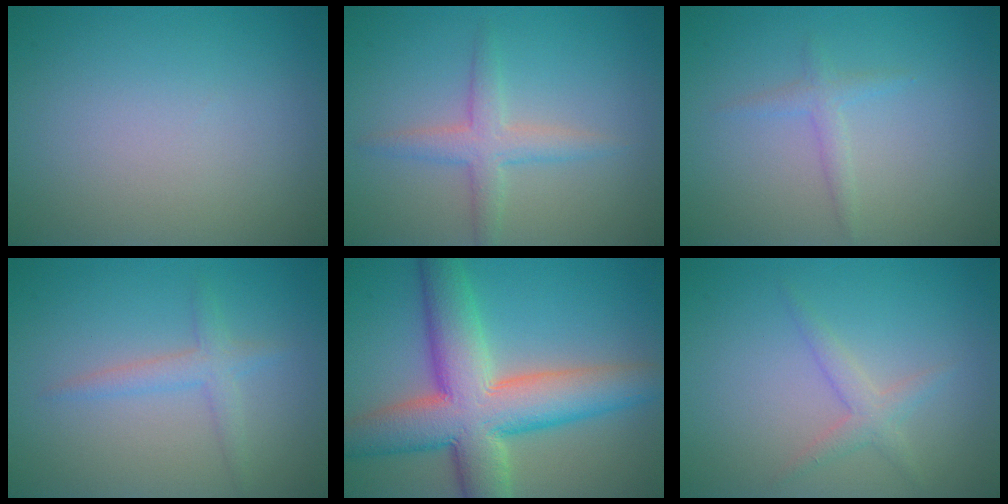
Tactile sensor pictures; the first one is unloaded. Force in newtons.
{"total": 2.9, "press": 2.9, "slide": 0.1}
{"total": 1.3, "press": 1.3, "slide": 0.1}
{"total": 2.0, "press": 2.0, "slide": 0.1}
{"total": 11.1, "press": 11.0, "slide": 0.7}
{"total": 1.8, "press": 1.8, "slide": 0.1}